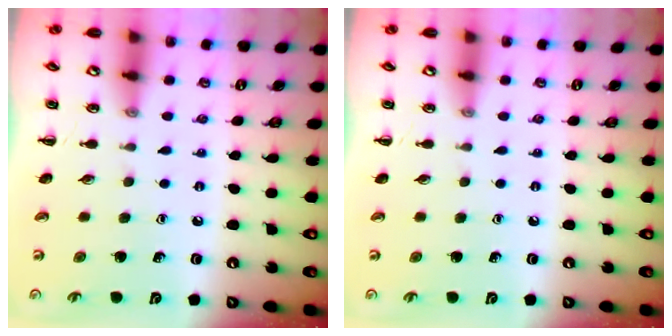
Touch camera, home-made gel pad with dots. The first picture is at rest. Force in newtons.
{"total": 0.0}